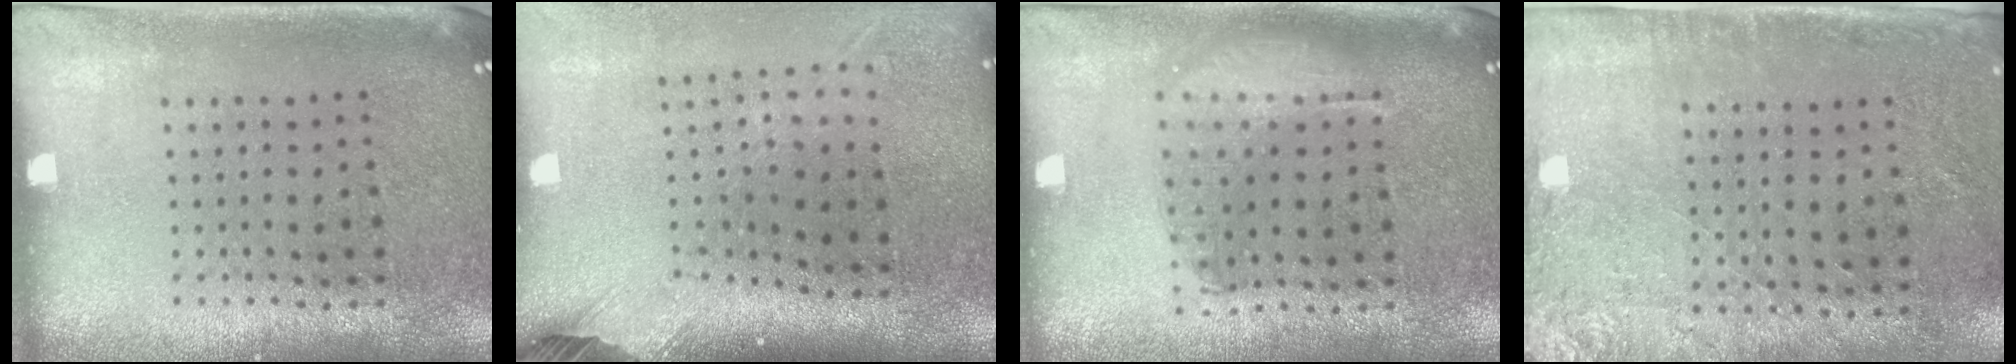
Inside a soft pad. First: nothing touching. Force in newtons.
{"total": 2.6, "press": 1.8, "slide": 1.8}
{"total": 1.3, "press": 1.3, "slide": 0.4}
{"total": 2.8, "press": 2.3, "slide": 1.6}